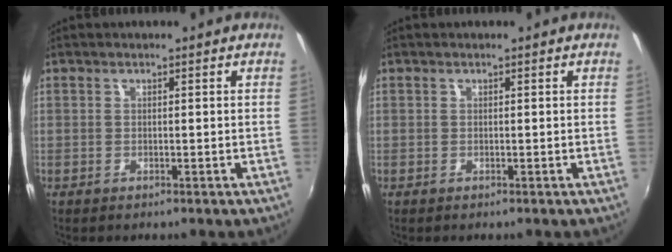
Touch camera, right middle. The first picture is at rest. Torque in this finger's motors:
{"motor_torque": [-0.01, 0.00, 0.00, 0.00]}